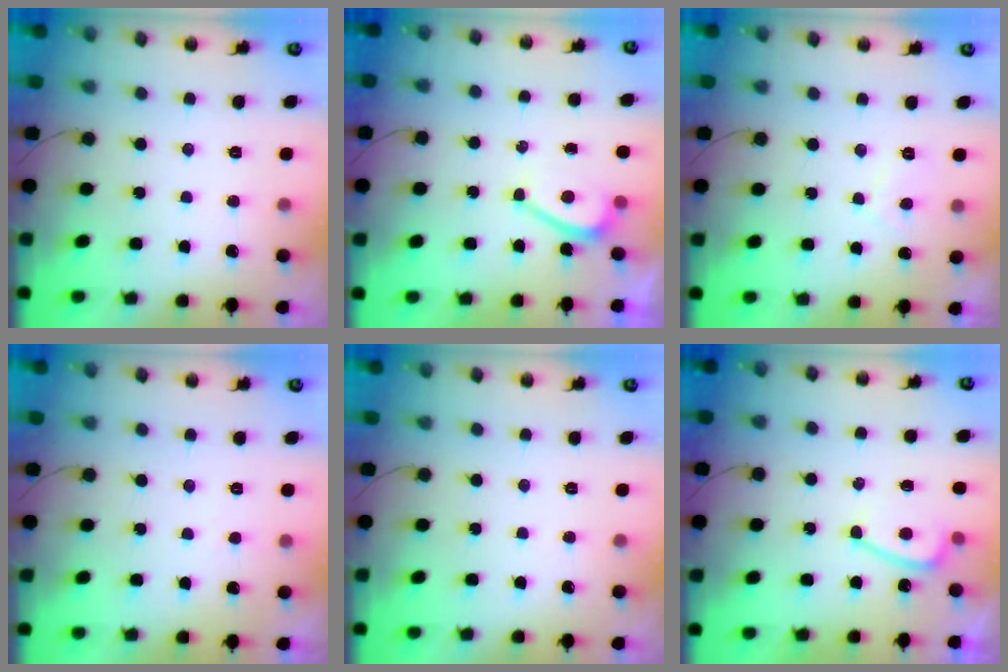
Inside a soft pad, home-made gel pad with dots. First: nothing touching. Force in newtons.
{"total": 3.5, "press": 3.5, "slide": 0.4}
{"total": 1.6, "press": 1.4, "slide": 0.7}
{"total": 1.1, "press": 1.0, "slide": 0.5}
{"total": 0.0}
{"total": 4.4, "press": 4.1, "slide": 1.6}